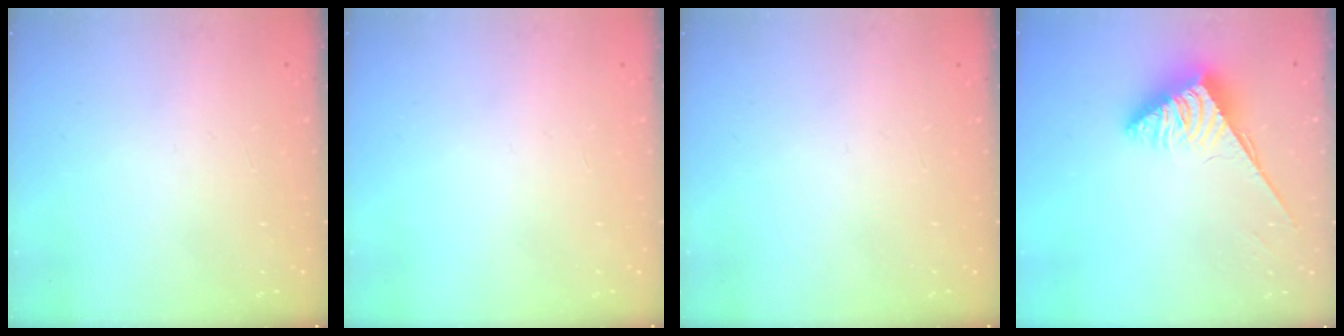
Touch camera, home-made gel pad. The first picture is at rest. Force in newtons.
{"total": 0.0}
{"total": 0.0}
{"total": 3.8, "press": 3.8, "slide": 0.6}